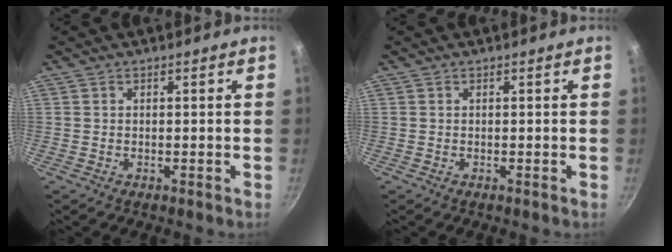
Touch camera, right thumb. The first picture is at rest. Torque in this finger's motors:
{"motor_torque": [-0.05, 0.04, -0.06, -0.02, 0.00]}